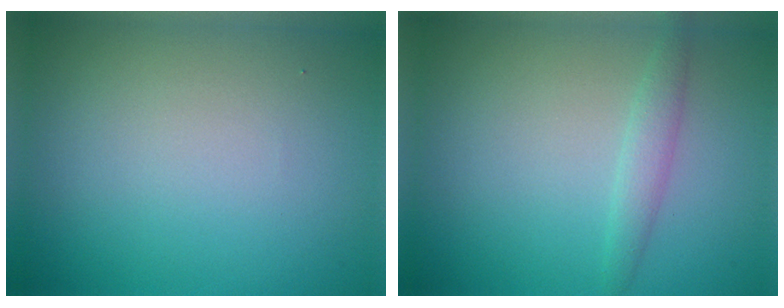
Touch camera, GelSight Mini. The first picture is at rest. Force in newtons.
{"total": 1.6, "press": 1.6, "slide": 0.1}